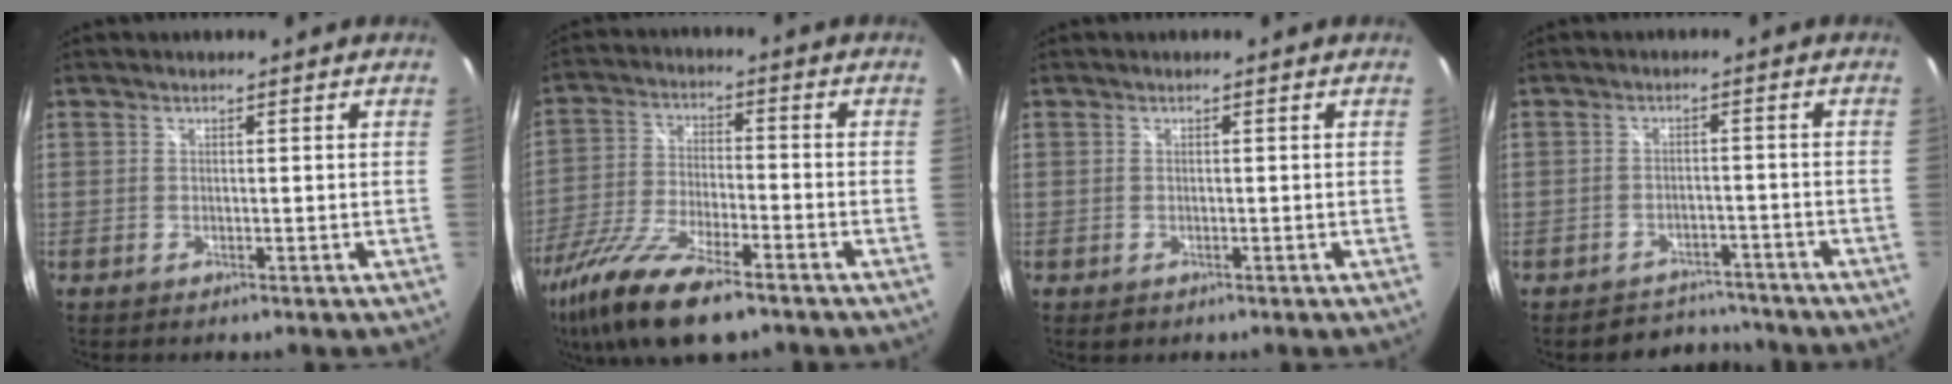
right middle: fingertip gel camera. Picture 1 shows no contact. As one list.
[{"total": 18.9, "force": [-12.8, 5.5, 12.7], "torque": [-0.266, -0.055, -0.236]}, {"total": 1.0, "force": [-0.5, 0.8, 0.4], "torque": [-0.007, -0.005, -0.008]}, {"total": 5.8, "force": [-5.4, 2.3, -0.4], "torque": [-0.001, 0.019, -0.076]}]